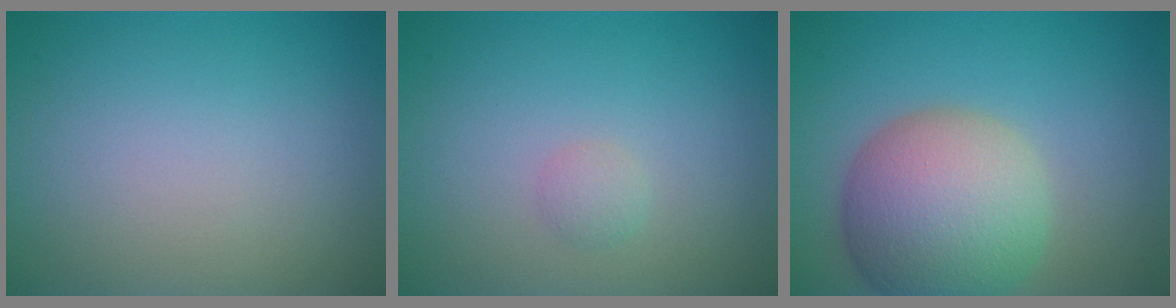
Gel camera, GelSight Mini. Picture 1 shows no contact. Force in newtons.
{"total": 0.9, "press": 0.9, "slide": 0.1}
{"total": 9.3, "press": 9.3, "slide": 0.6}